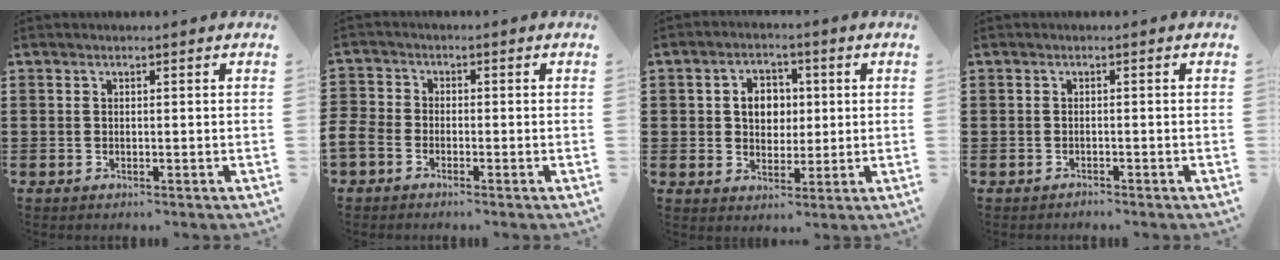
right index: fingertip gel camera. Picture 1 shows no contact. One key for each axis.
{"total": 2.5, "fx": -2.0, "fy": 1.3, "fz": 0.8, "tx": -0.038, "ty": -0.003, "tz": -0.049}
{"total": 5.1, "fx": 0.6, "fy": 4.2, "fz": 2.9, "tx": -0.063, "ty": 0.012, "tz": 0.005}
{"total": 0.8, "fx": -0.8, "fy": 0.0, "fz": 0.0, "tx": -0.002, "ty": 0.000, "tz": -0.016}